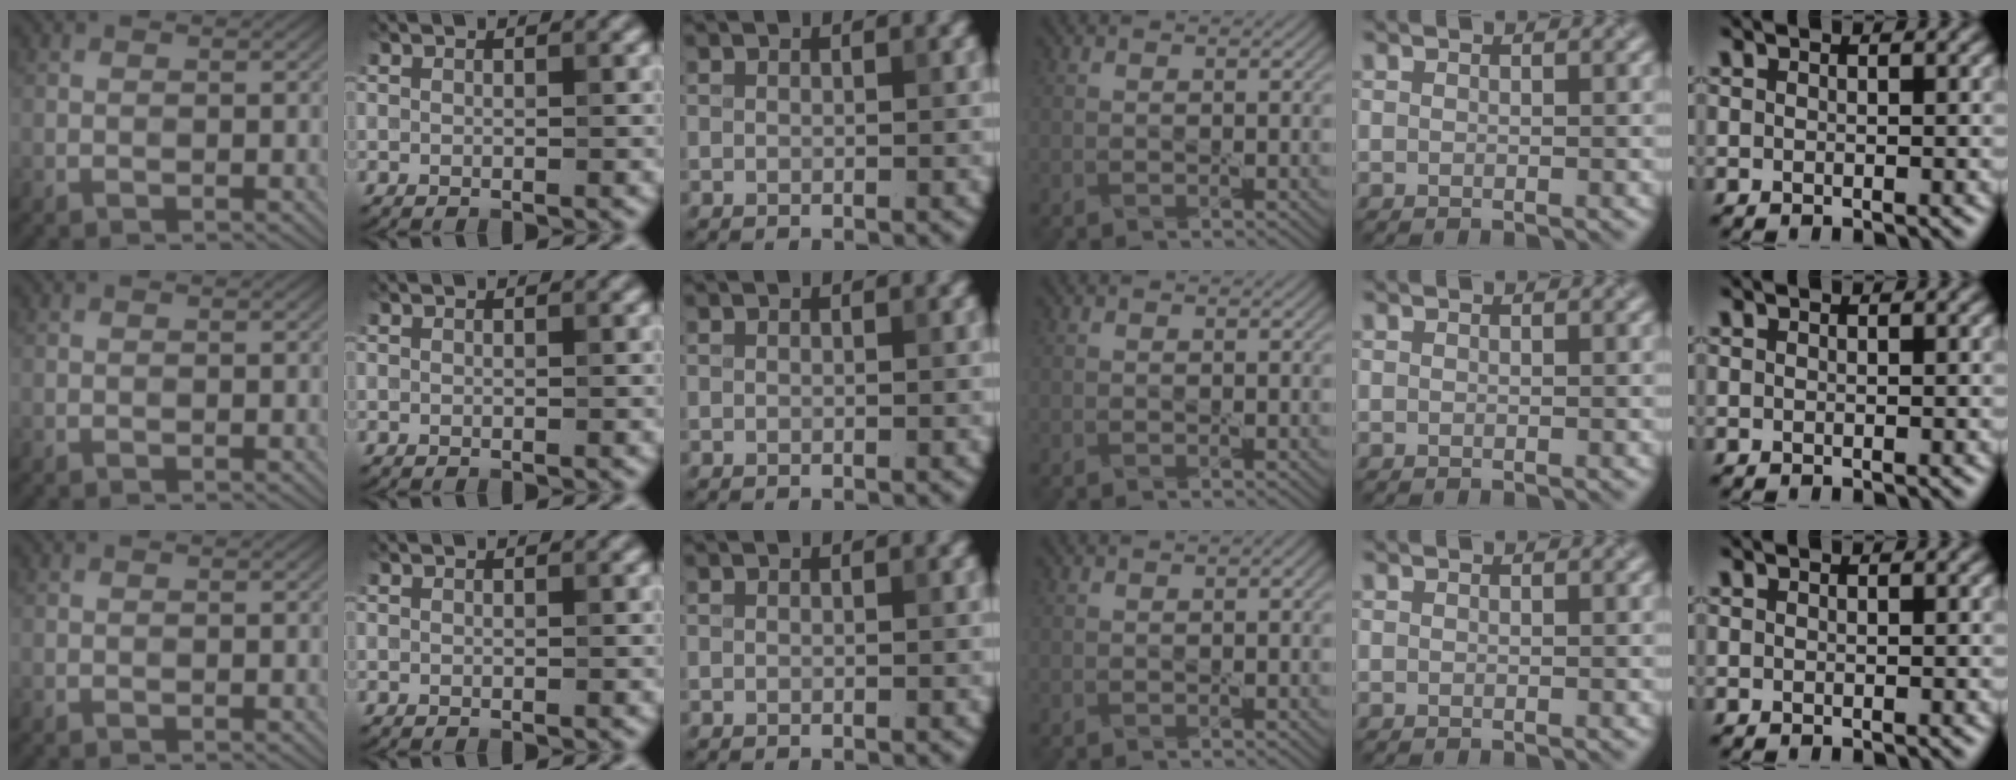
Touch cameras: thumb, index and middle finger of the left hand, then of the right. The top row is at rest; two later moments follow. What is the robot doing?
{"motion": "pour", "object": "sugar"}